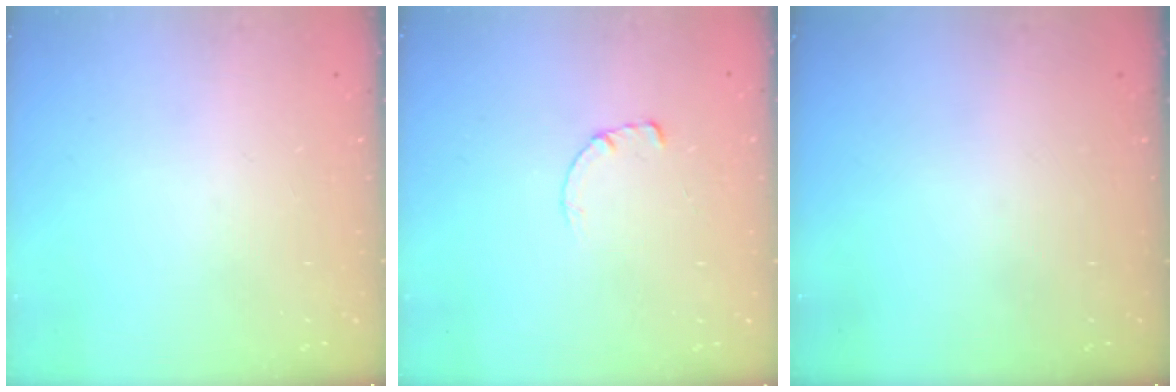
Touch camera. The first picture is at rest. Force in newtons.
{"total": 0.7, "press": 0.6, "slide": 0.2}
{"total": 0.0}